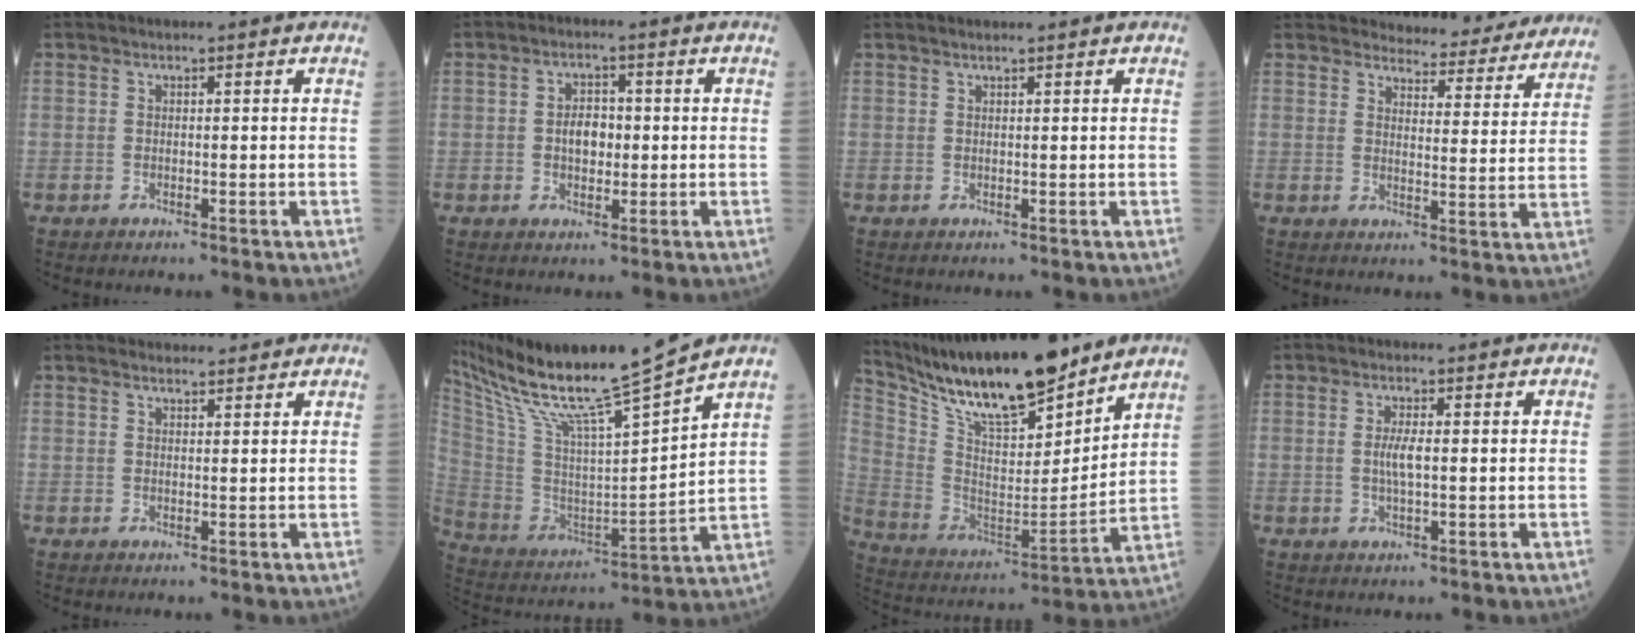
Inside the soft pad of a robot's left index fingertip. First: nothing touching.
{"total": 3.7, "force": [-0.1, 2.3, 2.9], "torque": [-0.055, 0.010, -0.002]}
{"total": 1.4, "force": [1.2, -0.1, 0.6], "torque": [-0.012, 0.012, 0.024]}
{"total": 14.6, "force": [13.9, 3.0, 3.2], "torque": [-0.012, -0.034, 0.148]}
{"total": 3.4, "force": [3.2, 0.9, 0.6], "torque": [-0.010, 0.019, 0.045]}
{"total": 18.6, "force": [15.9, -1.5, 9.6], "torque": [-0.188, -0.025, 0.290]}
{"total": 20.5, "force": [17.2, 3.4, 10.5], "torque": [-0.198, -0.005, 0.314]}
{"total": 2.7, "force": [0.1, 0.4, 2.6], "torque": [-0.055, -0.002, 0.003]}